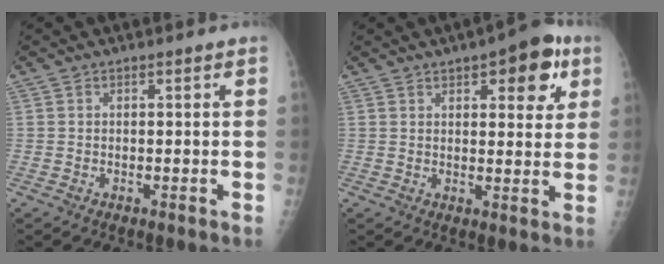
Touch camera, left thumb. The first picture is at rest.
{"total": 10.3, "force": [4.9, 4.3, 8.0], "torque": [-0.067, -0.012, 0.056]}